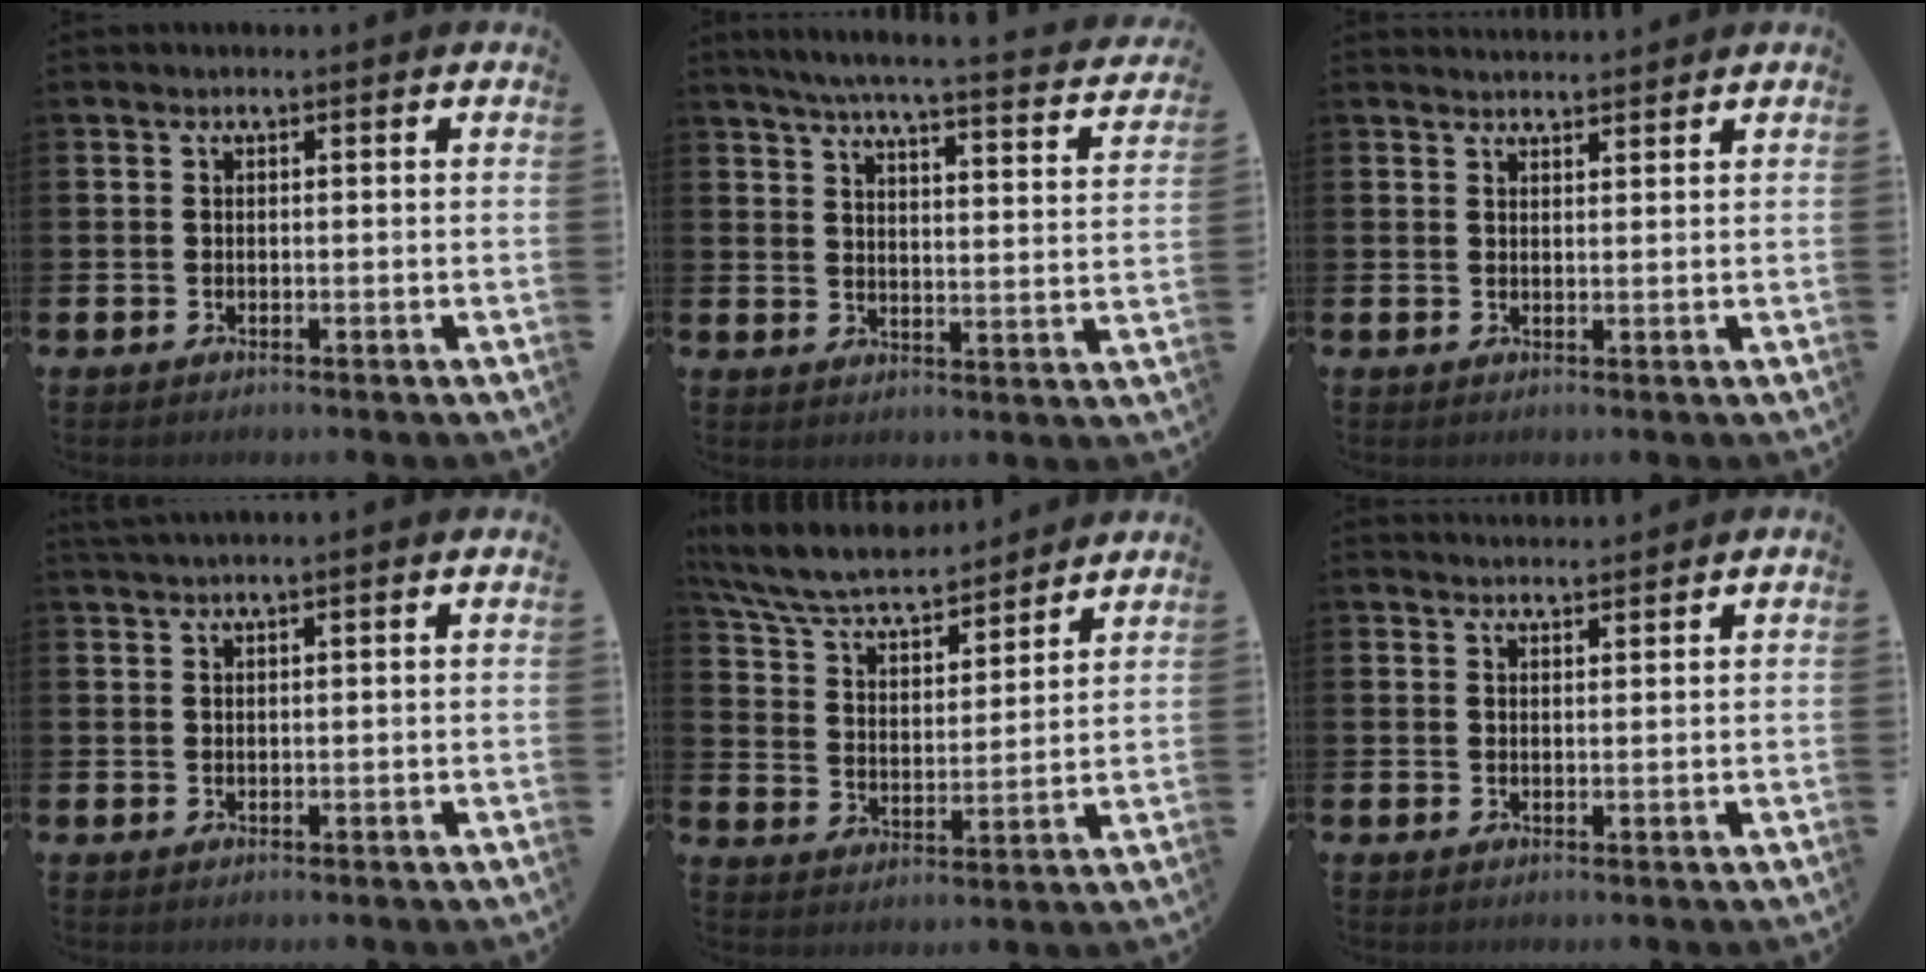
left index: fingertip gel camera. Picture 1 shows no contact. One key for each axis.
{"total": 5.3, "fx": 4.8, "fy": 0.0, "fz": 2.1, "tx": -0.056, "ty": -0.041, "tz": 0.077}
{"total": 2.4, "fx": 2.4, "fy": 0.3, "fz": -0.1, "tx": 0.006, "ty": -0.015, "tz": 0.042}
{"total": 1.2, "fx": 1.0, "fy": -0.2, "fz": 0.6, "tx": -0.016, "ty": 0.003, "tz": 0.021}
{"total": 7.6, "fx": 6.9, "fy": 1.8, "fz": 2.4, "tx": -0.086, "ty": -0.048, "tz": 0.120}
{"total": 1.9, "fx": 1.8, "fy": 0.2, "fz": 0.0, "tx": -0.002, "ty": -0.008, "tz": 0.033}